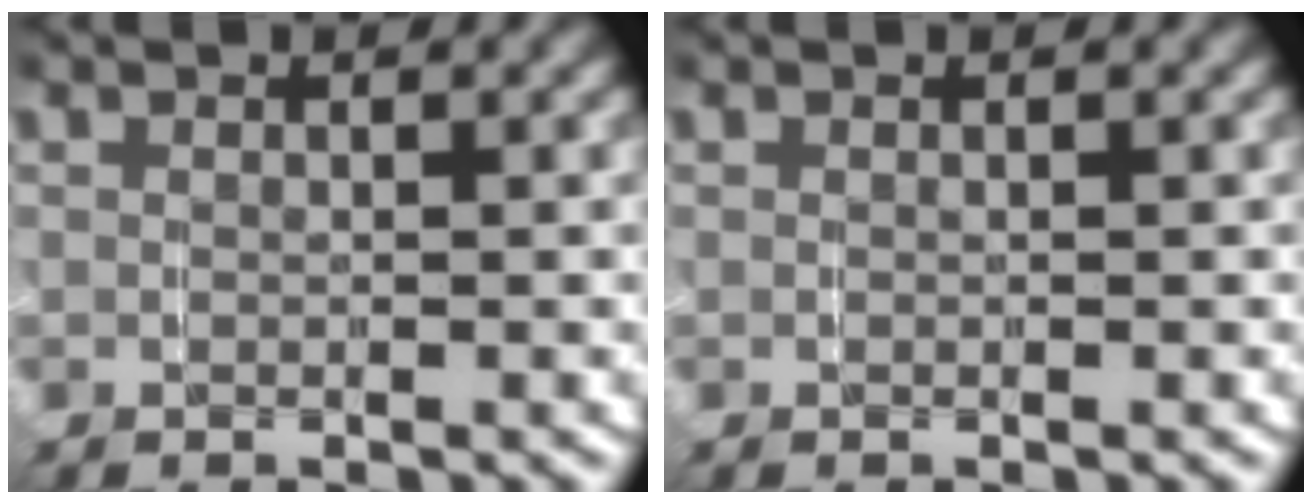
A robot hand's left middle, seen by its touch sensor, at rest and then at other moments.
{"total": 0.0}